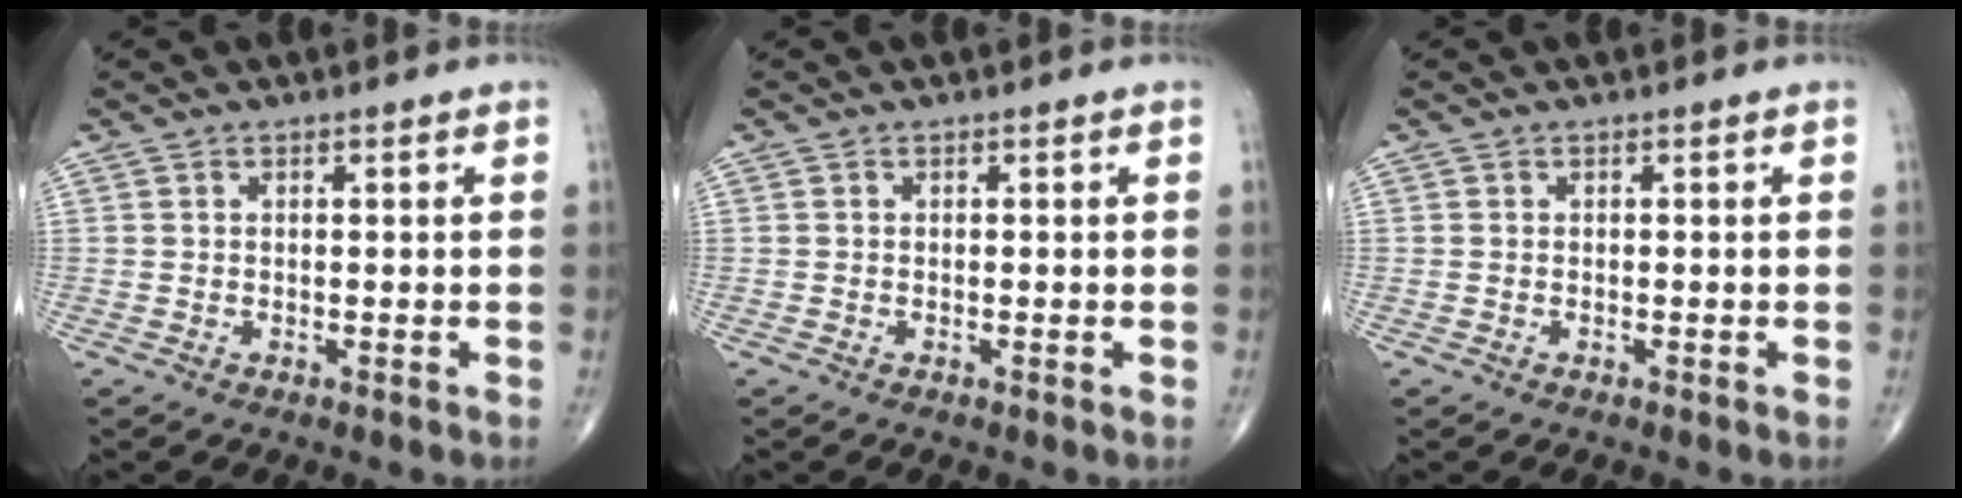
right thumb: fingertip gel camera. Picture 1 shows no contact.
{"total": 0.0}
{"total": 0.0}